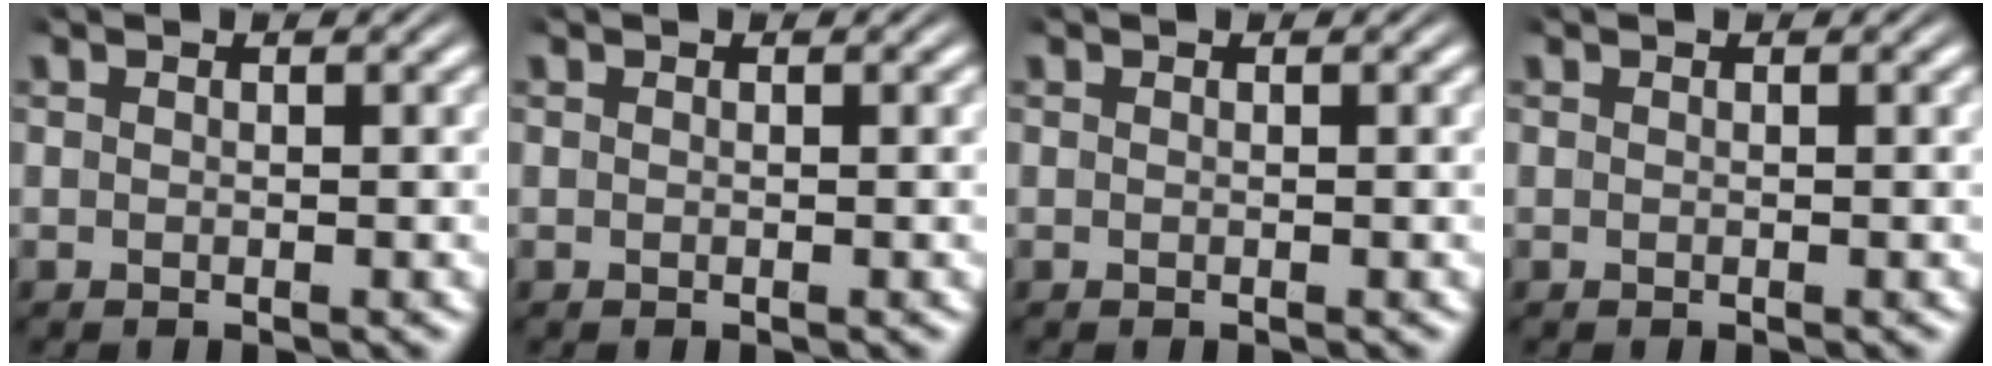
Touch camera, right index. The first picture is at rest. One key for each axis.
{"total": 0.0}
{"total": 0.0}
{"total": 0.0}